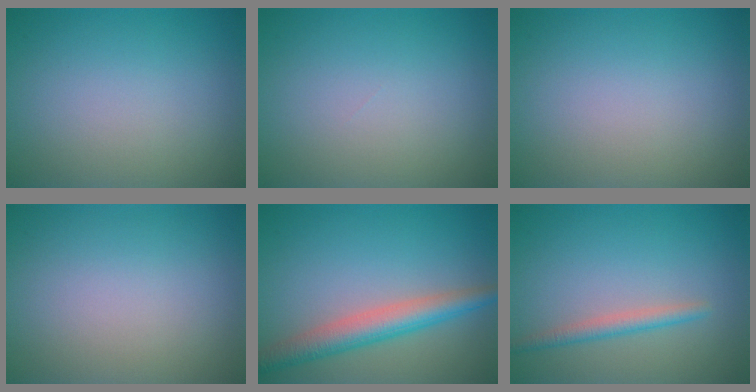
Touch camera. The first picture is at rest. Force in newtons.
{"total": 0.0}
{"total": 0.0}
{"total": 0.0}
{"total": 4.5, "press": 4.5, "slide": 0.2}
{"total": 1.9, "press": 1.9, "slide": 0.0}